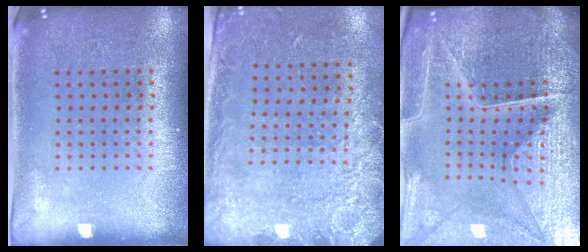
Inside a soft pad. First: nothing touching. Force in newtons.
{"total": 2.6, "press": 1.9, "slide": 1.8}
{"total": 5.4, "press": 5.1, "slide": 1.7}